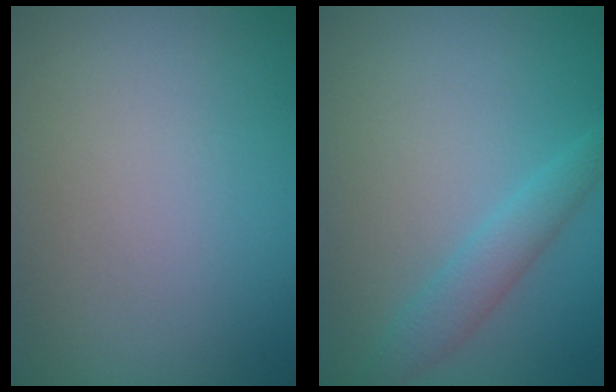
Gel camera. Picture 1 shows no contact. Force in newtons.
{"total": 2.2, "press": 2.2, "slide": 0.1}